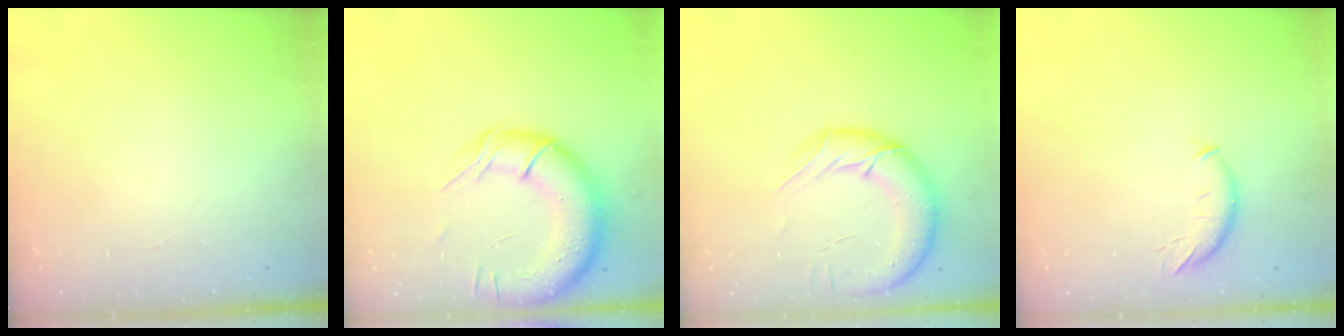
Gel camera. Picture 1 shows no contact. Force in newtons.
{"total": 18.1, "press": 17.7, "slide": 3.6}
{"total": 17.6, "press": 17.3, "slide": 3.5}
{"total": 7.5, "press": 7.5, "slide": 0.6}